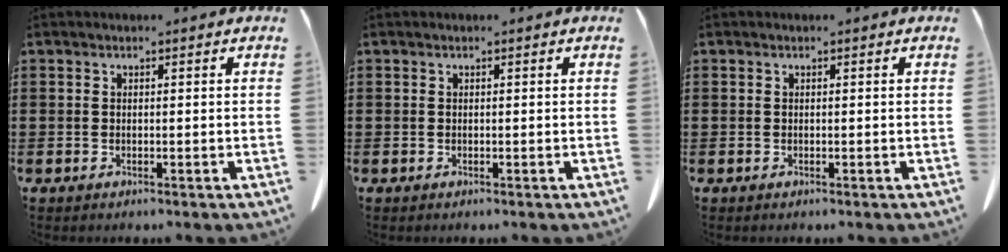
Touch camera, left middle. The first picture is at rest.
{"total": 0.0}
{"total": 0.0}